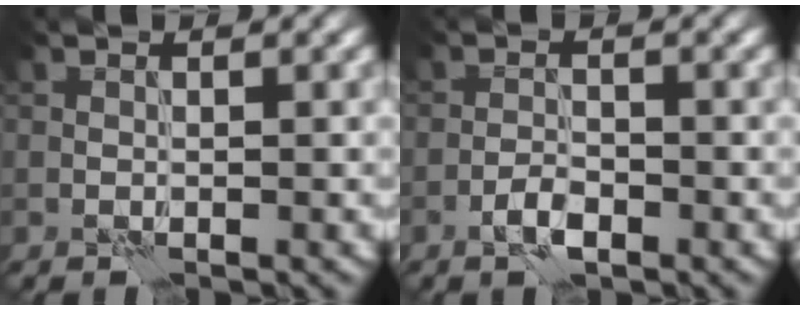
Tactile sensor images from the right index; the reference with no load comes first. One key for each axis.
{"total": 2.0, "fx": -1.3, "fy": 0.8, "fz": 1.4, "tx": -0.026, "ty": 0.003, "tz": -0.027}